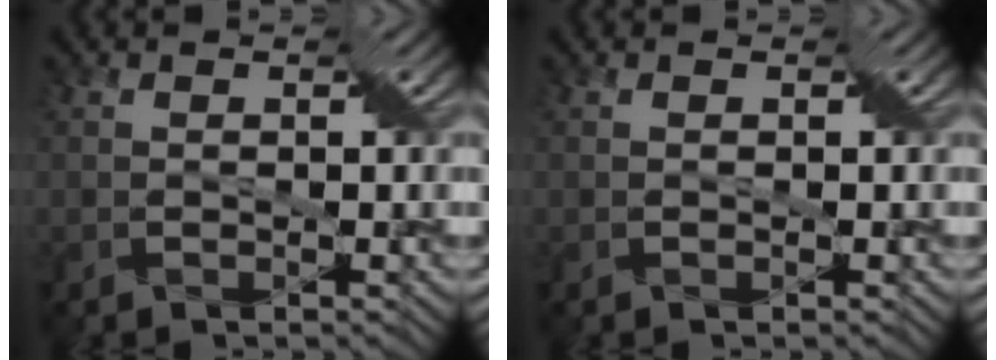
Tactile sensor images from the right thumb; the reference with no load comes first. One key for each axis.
{"total": 0.0}